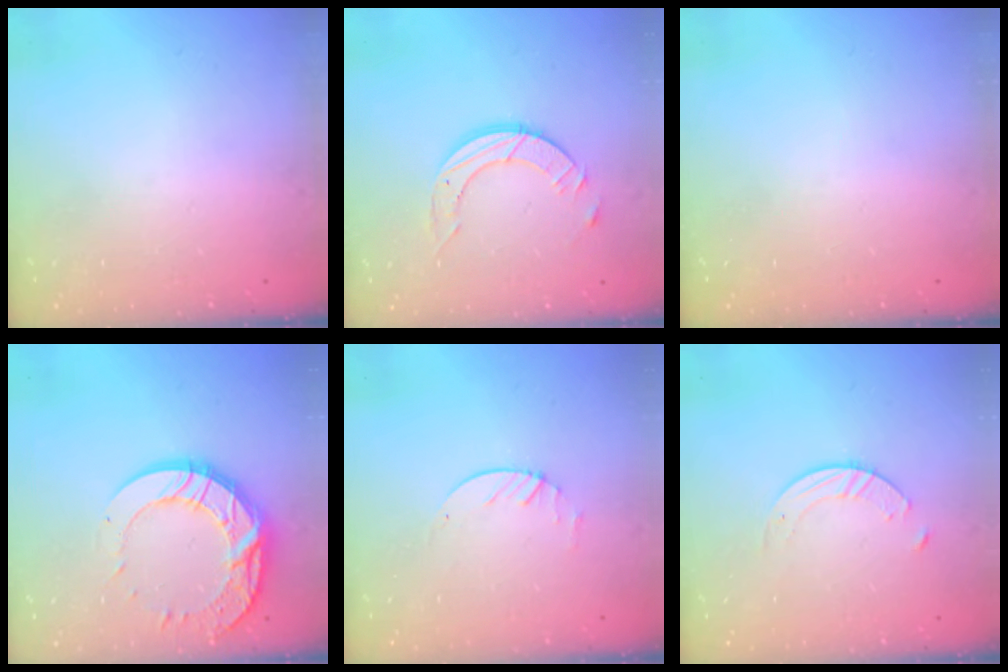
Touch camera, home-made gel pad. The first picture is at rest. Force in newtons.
{"total": 9.0, "press": 9.0, "slide": 0.8}
{"total": 0.0}
{"total": 17.3, "press": 17.2, "slide": 1.9}
{"total": 1.9, "press": 1.9, "slide": 0.3}
{"total": 1.4, "press": 1.4, "slide": 0.2}